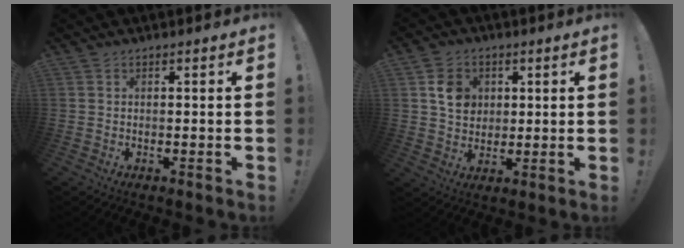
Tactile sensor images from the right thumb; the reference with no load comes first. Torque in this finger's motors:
{"motor_torque": [0.05, 0.08, 0.18, 0.25, 0.01]}